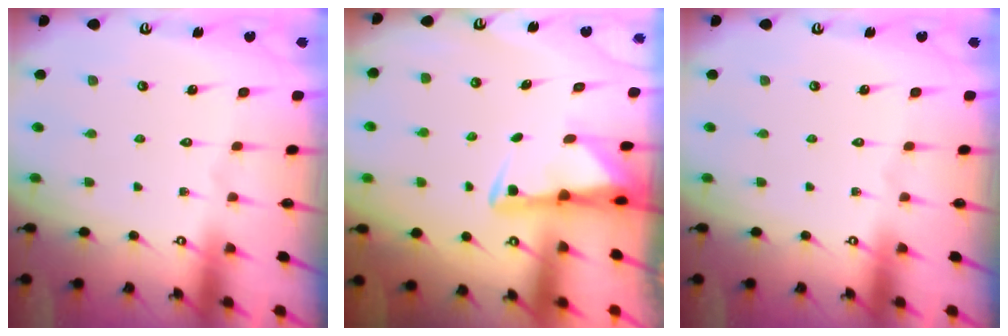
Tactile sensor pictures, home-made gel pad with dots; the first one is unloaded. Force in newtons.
{"total": 3.0, "press": 2.9, "slide": 0.6}
{"total": 0.0}